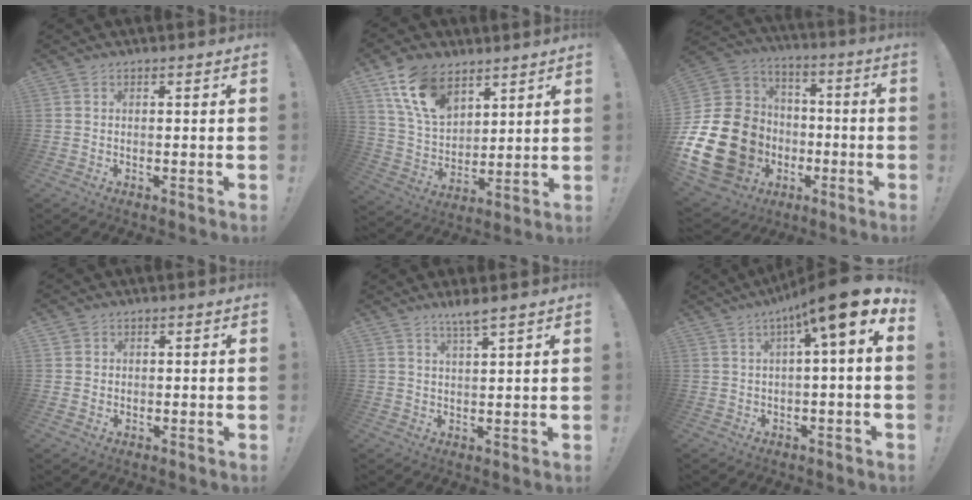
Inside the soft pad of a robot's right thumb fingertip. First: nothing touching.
{"total": 15.3, "force": [9.4, 9.2, 7.8], "torque": [-0.141, -0.042, 0.180]}
{"total": 27.7, "force": [-6.2, 22.2, 15.5], "torque": [-0.305, 0.031, -0.048]}
{"total": 1.7, "force": [0.7, 1.6, 0.2], "torque": [0.005, -0.004, 0.010]}
{"total": 4.1, "force": [3.1, -0.3, 2.7], "torque": [-0.057, -0.013, 0.053]}
{"total": 10.1, "force": [4.4, 0.2, 9.0], "torque": [-0.142, -0.033, 0.065]}